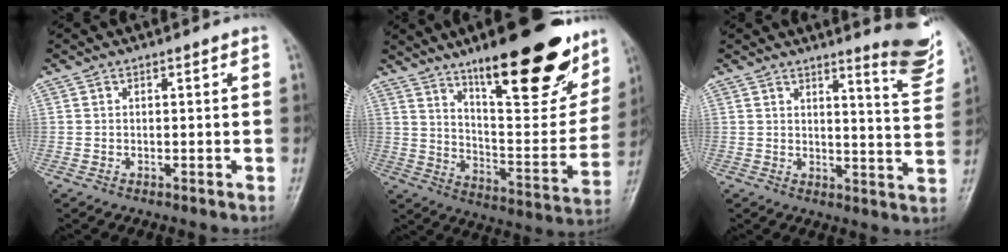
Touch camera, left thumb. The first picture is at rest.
{"total": 26.3, "force": [16.5, 8.1, 18.8], "torque": [-0.225, -0.074, 0.254]}
{"total": 9.5, "force": [6.9, 1.4, 6.3], "torque": [-0.062, -0.060, 0.080]}